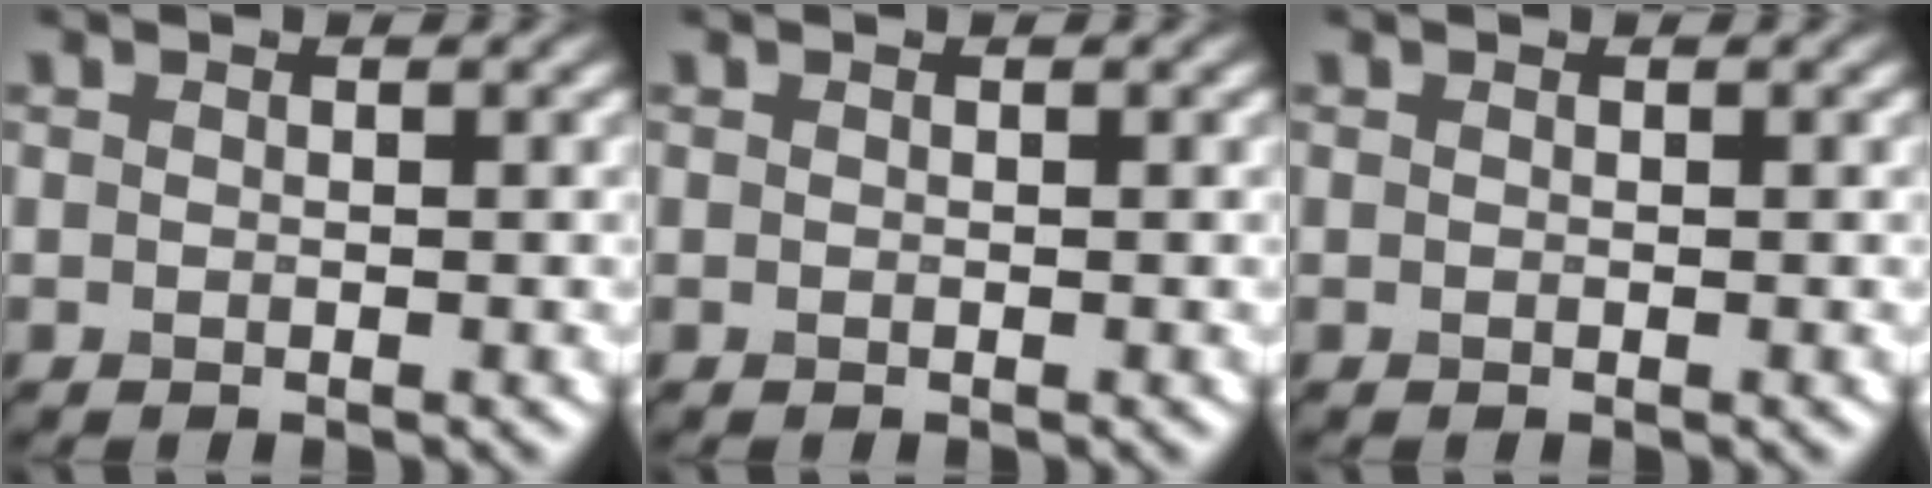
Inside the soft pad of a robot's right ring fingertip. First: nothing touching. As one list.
[{"total": 0.0}, {"total": 0.0}]